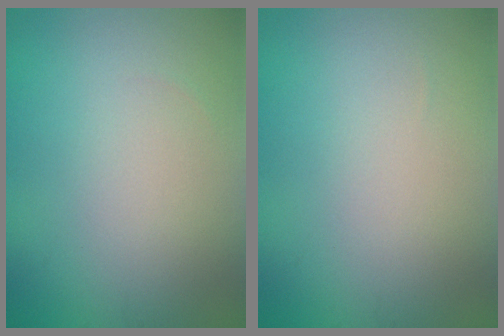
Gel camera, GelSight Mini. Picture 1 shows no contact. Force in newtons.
{"total": 0.0}